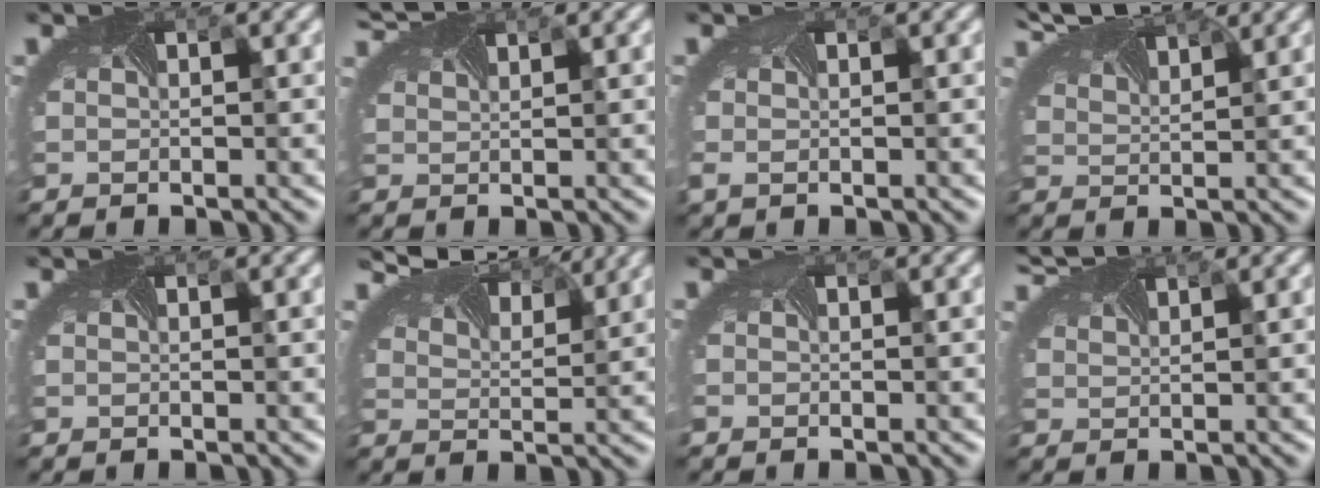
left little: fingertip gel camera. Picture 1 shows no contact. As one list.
[{"total": 2.2, "force": [2.2, -0.1, 0.3], "torque": [-0.011, 0.007, 0.037]}, {"total": 1.1, "force": [-0.2, 0.7, 0.8], "torque": [-0.027, -0.002, -0.006]}, {"total": 5.4, "force": [4.8, 1.1, 2.1], "torque": [-0.047, 0.018, 0.064]}, {"total": 0.0}, {"total": 6.2, "force": [5.5, 1.5, 2.6], "torque": [-0.056, 0.014, 0.077]}, {"total": 0.5, "force": [-0.4, 0.3, 0.1], "torque": [-0.004, -0.005, -0.006]}, {"total": 2.7, "force": [2.7, 0.0, 0.5], "torque": [-0.019, 0.008, 0.045]}]